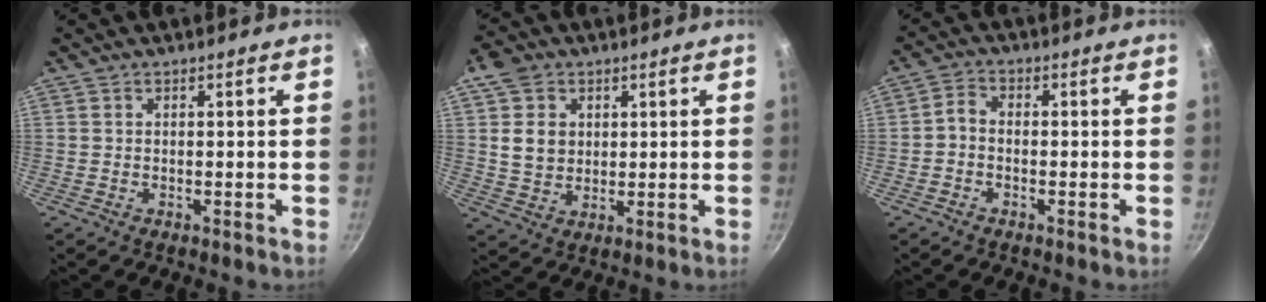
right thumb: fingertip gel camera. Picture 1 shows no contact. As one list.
[{"total": 8.1, "force": [2.0, 6.7, 4.2], "torque": [-0.048, -0.006, 0.035]}, {"total": 2.7, "force": [-1.1, 1.9, 1.6], "torque": [-0.037, 0.018, -0.030]}]